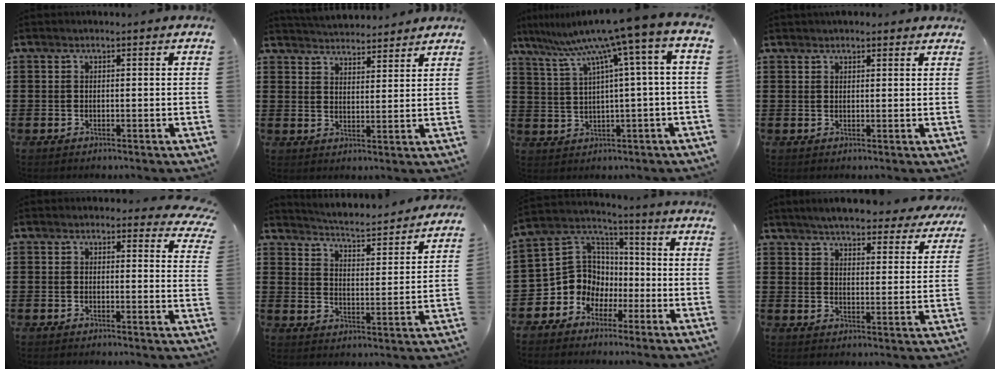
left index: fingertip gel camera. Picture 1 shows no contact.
{"total": 4.1, "force": [4.1, 0.3, 0.3], "torque": [-0.019, -0.018, 0.073]}
{"total": 8.0, "force": [4.3, -0.8, 6.7], "torque": [-0.143, -0.039, 0.063]}
{"total": 1.8, "force": [1.7, 0.4, 0.5], "torque": [-0.011, 0.004, 0.033]}
{"total": 2.4, "force": [2.2, 0.5, 0.7], "torque": [-0.007, -0.010, 0.038]}
{"total": 3.7, "force": [3.6, -0.5, 0.6], "torque": [-0.032, -0.039, 0.053]}
{"total": 9.4, "force": [-2.7, 8.7, 2.5], "torque": [-0.099, 0.000, -0.052]}
{"total": 5.5, "force": [5.3, 0.1, 1.3], "torque": [-0.048, -0.030, 0.092]}